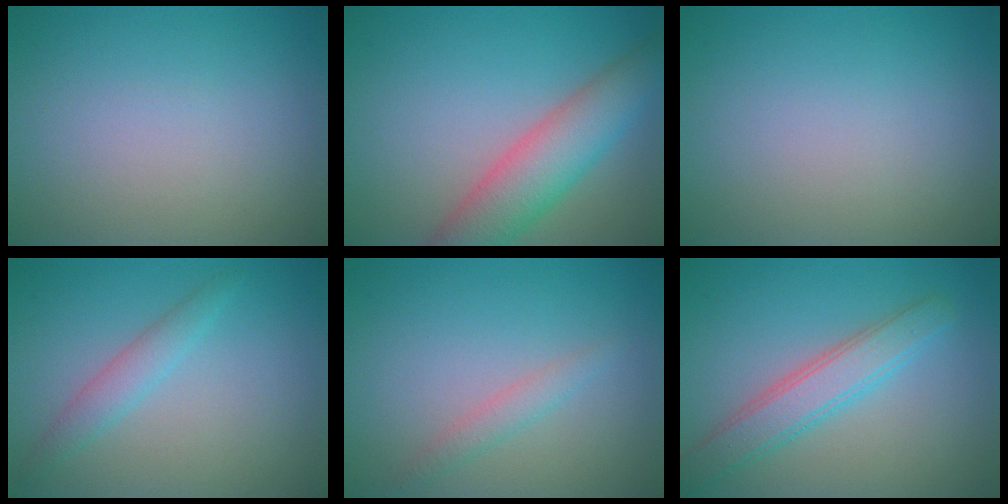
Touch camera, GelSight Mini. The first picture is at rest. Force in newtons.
{"total": 6.4, "press": 6.3, "slide": 0.5}
{"total": 0.0}
{"total": 2.0, "press": 2.0, "slide": 0.1}
{"total": 1.0, "press": 1.0, "slide": 0.1}
{"total": 3.9, "press": 3.9, "slide": 0.1}